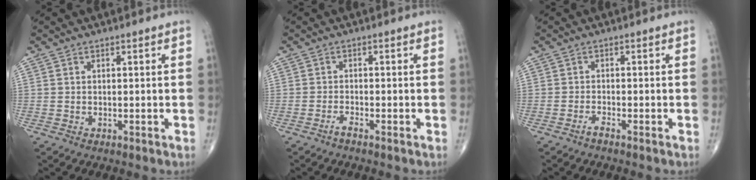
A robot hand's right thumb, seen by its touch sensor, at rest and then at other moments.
{"total": 1.0, "force": [-0.9, 0.0, 0.4], "torque": [-0.014, 0.005, -0.020]}
{"total": 0.9, "force": [-0.9, 0.0, 0.3], "torque": [-0.013, 0.004, -0.019]}